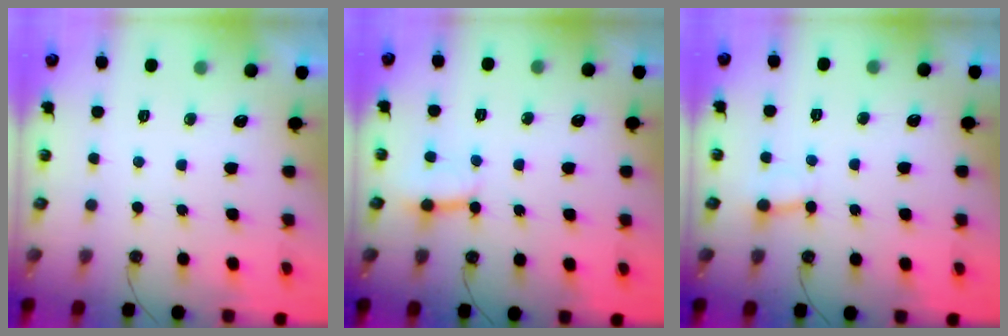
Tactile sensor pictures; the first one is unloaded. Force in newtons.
{"total": 3.6, "press": 3.6, "slide": 0.5}
{"total": 2.7, "press": 2.7, "slide": 0.4}